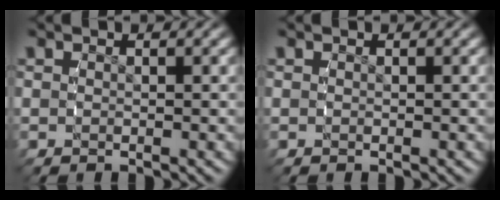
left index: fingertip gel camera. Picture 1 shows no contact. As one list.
[{"total": 0.0}]